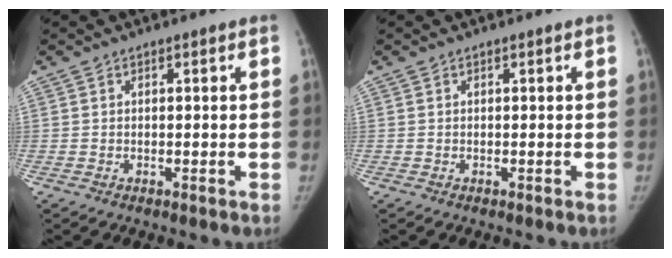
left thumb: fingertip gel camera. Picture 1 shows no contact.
{"total": 0.0}